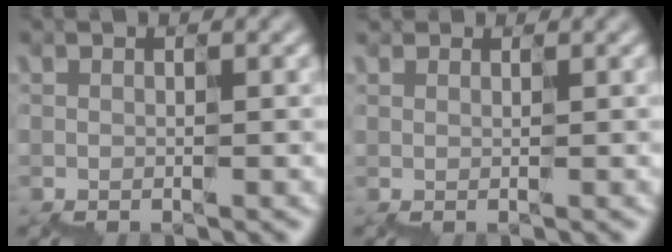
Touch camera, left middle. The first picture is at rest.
{"total": 1.0, "force": [0.9, 0.4, -0.1], "torque": [0.005, 0.010, 0.008]}